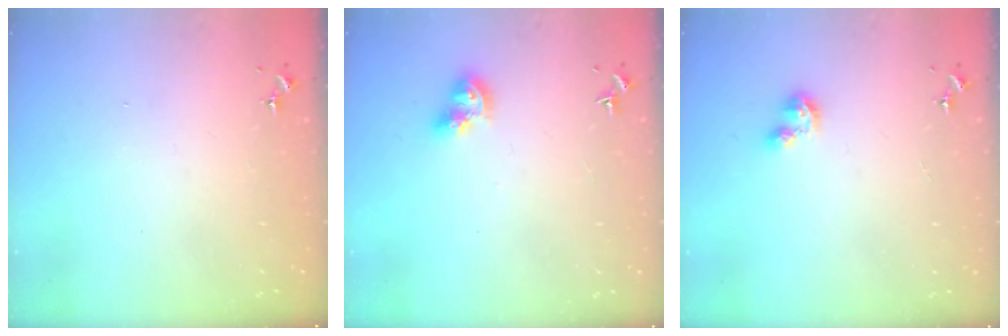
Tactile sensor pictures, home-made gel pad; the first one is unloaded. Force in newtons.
{"total": 9.0, "press": 9.0, "slide": 0.8}
{"total": 2.6, "press": 2.6, "slide": 0.3}